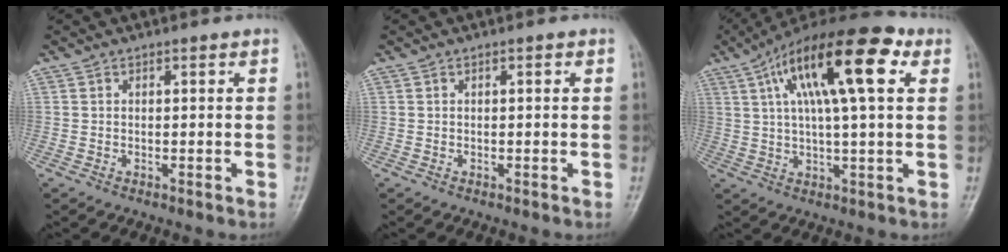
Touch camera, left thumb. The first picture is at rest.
{"total": 0.0}
{"total": 19.7, "force": [7.1, 6.2, 17.3], "torque": [-0.283, 0.020, 0.109]}